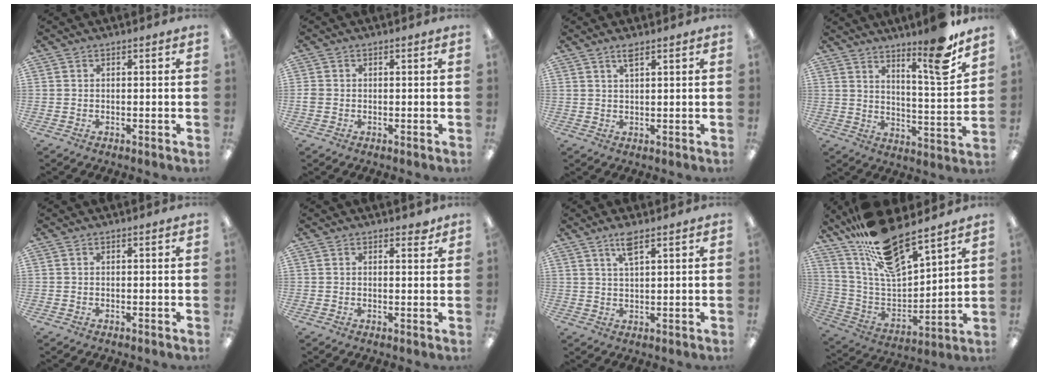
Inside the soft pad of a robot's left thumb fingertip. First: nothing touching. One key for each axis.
{"total": 1.3, "fx": -0.2, "fy": 1.1, "fz": 0.6, "tx": -0.010, "ty": 0.003, "tz": -0.004}
{"total": 2.8, "fx": 2.1, "fy": 0.5, "fz": 1.8, "tx": -0.041, "ty": 0.003, "tz": 0.036}
{"total": 13.5, "fx": 10.6, "fy": 1.3, "fz": 8.3, "tx": -0.120, "ty": -0.078, "tz": 0.167}
{"total": 0.0}
{"total": 2.0, "fx": 1.6, "fy": 0.9, "fz": 0.9, "tx": -0.003, "ty": -0.006, "tz": 0.025}
{"total": 4.7, "fx": 3.2, "fy": 1.0, "fz": 3.2, "tx": -0.064, "ty": -0.001, "tz": 0.054}
{"total": 18.9, "fx": 15.3, "fy": 4.8, "fz": 10.1, "tx": -0.203, "ty": -0.105, "tz": 0.269}